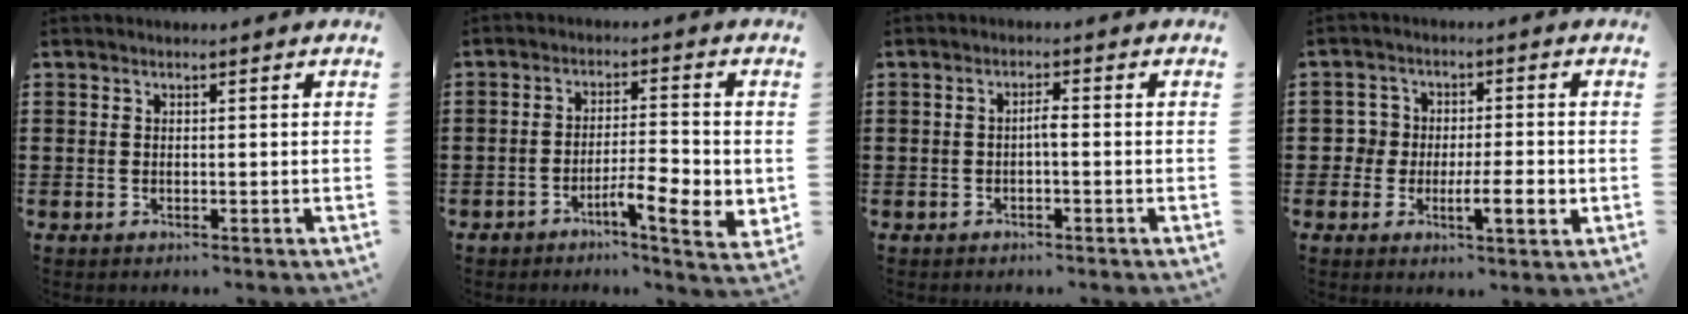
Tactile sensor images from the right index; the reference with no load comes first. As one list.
[{"total": 6.2, "force": [-2.8, 1.6, 5.3], "torque": [-0.081, -0.004, -0.048]}, {"total": 1.7, "force": [-0.5, 0.2, 1.6], "torque": [-0.031, 0.002, -0.010]}, {"total": 5.9, "force": [-1.4, 3.7, 4.4], "torque": [-0.089, 0.010, -0.026]}]